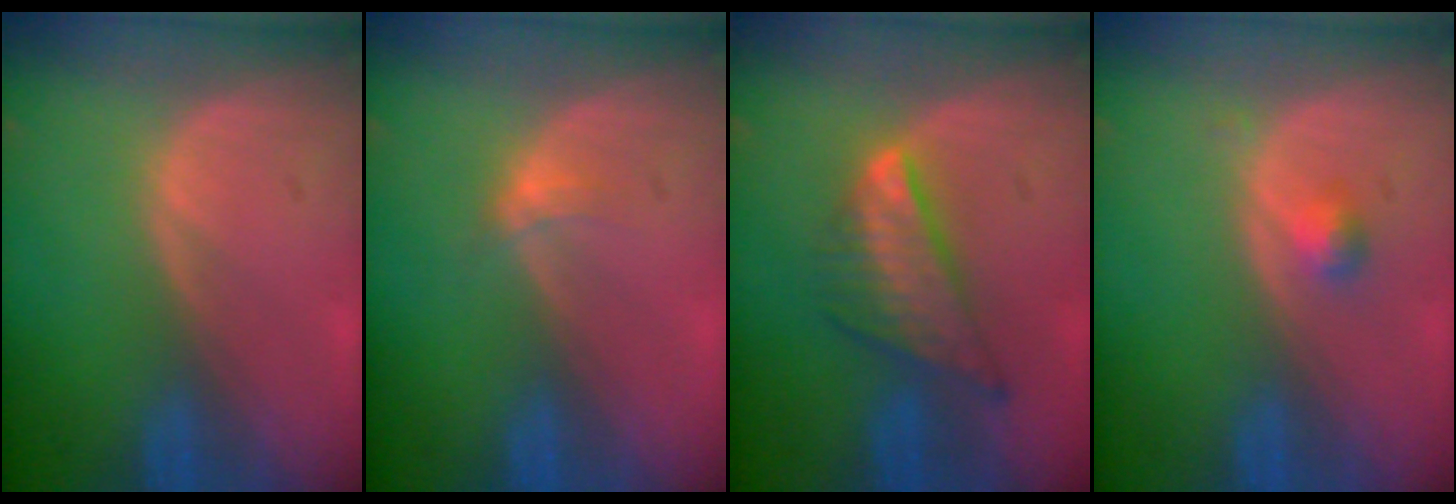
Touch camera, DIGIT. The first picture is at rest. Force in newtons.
{"total": 1.6, "press": 1.3, "slide": 1.0}
{"total": 7.4, "press": 6.5, "slide": 3.6}
{"total": 2.0, "press": 1.8, "slide": 0.8}